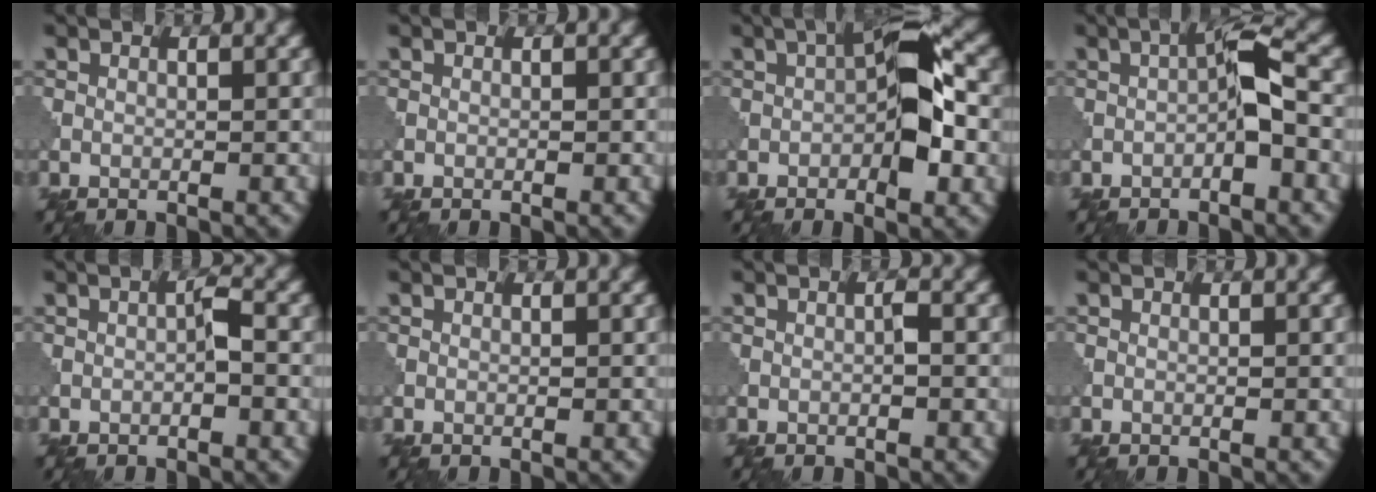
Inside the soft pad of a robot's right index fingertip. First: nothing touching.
{"total": 0.0}
{"total": 7.6, "force": [-0.6, 3.0, 7.0], "torque": [-0.103, 0.015, -0.022]}
{"total": 3.2, "force": [-0.9, 0.6, 3.0], "torque": [-0.052, 0.014, -0.018]}
{"total": 1.2, "force": [-0.4, 0.2, 1.1], "torque": [-0.019, 0.006, -0.005]}
{"total": 0.0}
{"total": 0.6, "force": [-0.2, 0.1, 0.6], "torque": [-0.011, 0.004, -0.004]}
{"total": 0.0}